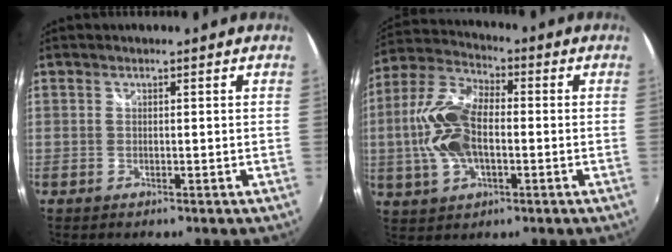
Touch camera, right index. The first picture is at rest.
{"total": 13.8, "force": [-1.5, 7.4, 11.5], "torque": [-0.249, 0.013, -0.031]}